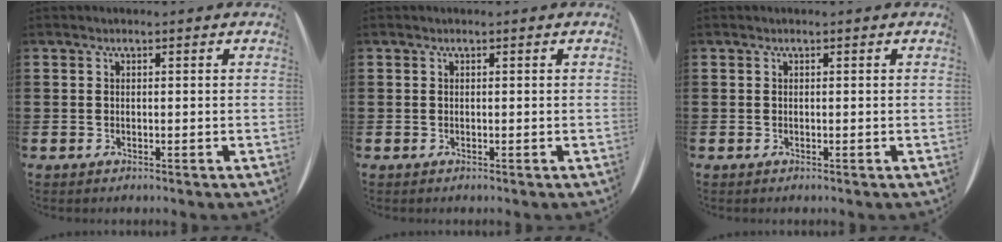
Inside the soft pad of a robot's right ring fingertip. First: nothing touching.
{"total": 0.0}
{"total": 0.0}